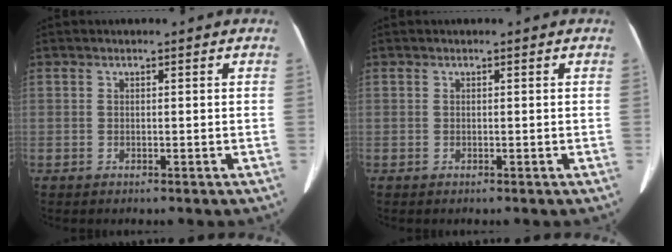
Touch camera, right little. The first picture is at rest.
{"total": 0.0}